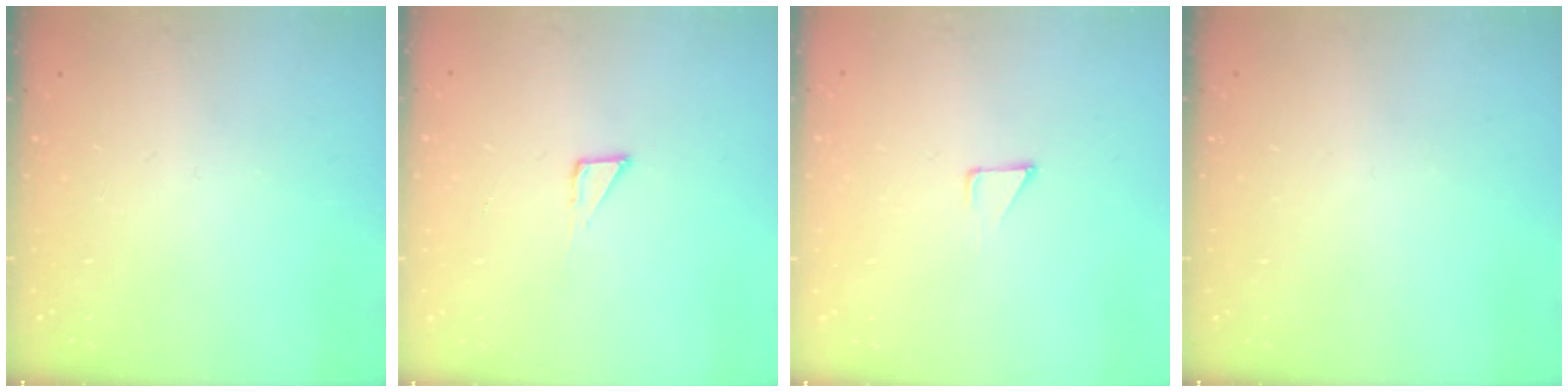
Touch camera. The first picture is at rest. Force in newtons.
{"total": 2.8, "press": 2.8, "slide": 0.2}
{"total": 4.8, "press": 4.8, "slide": 0.2}
{"total": 0.0}